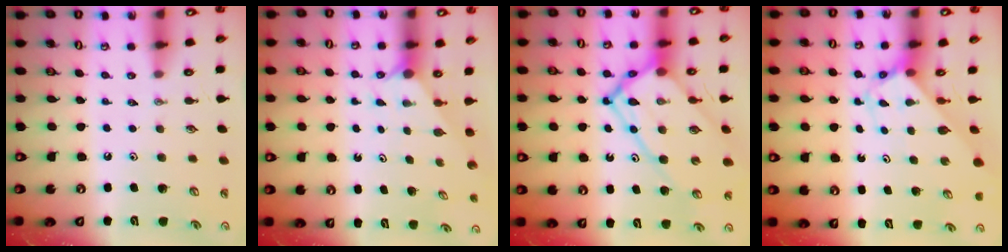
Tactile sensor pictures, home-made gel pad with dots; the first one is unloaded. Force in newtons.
{"total": 1.9, "press": 1.9, "slide": 0.3}
{"total": 18.3, "press": 18.2, "slide": 1.7}
{"total": 2.7, "press": 2.7, "slide": 0.1}